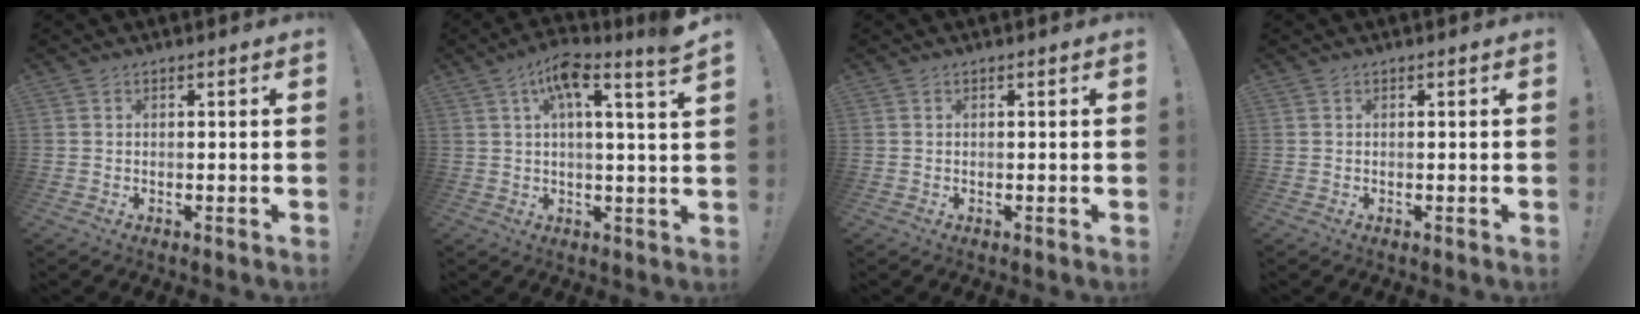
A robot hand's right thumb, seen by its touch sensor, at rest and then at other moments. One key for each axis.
{"total": 10.0, "fx": 4.8, "fy": 1.0, "fz": 8.7, "tx": -0.147, "ty": -0.021, "tz": 0.075}
{"total": 0.0}
{"total": 0.0}